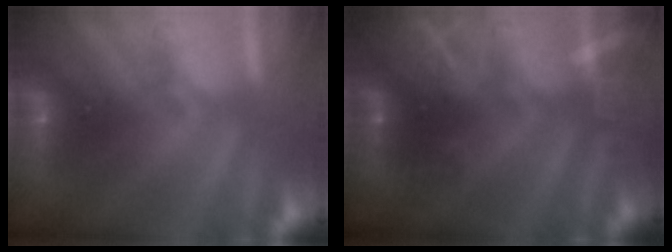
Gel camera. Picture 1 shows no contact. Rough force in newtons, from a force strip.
{"total": 2.9}